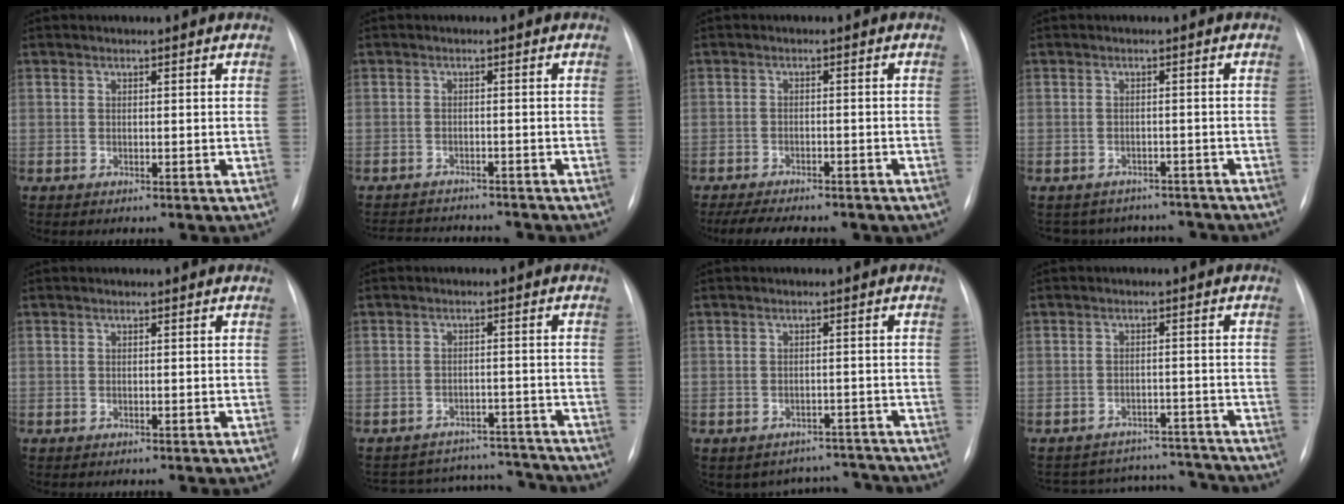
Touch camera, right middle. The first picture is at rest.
{"total": 9.2, "force": [-8.8, 1.7, 2.2], "torque": [-0.038, 0.004, -0.116]}
{"total": 12.1, "force": [-9.9, 3.8, 5.8], "torque": [-0.093, 0.000, -0.126]}
{"total": 8.9, "force": [-8.1, 3.5, 0.5], "torque": [-0.005, 0.021, -0.093]}
{"total": 0.0}
{"total": 13.8, "force": [-13.3, 3.4, 1.1], "torque": [-0.024, 0.028, -0.168]}
{"total": 6.5, "force": [-5.9, 2.6, -1.1], "torque": [0.026, 0.036, -0.066]}
{"total": 12.8, "force": [-12.4, 3.3, 0.7], "torque": [-0.015, 0.029, -0.156]}